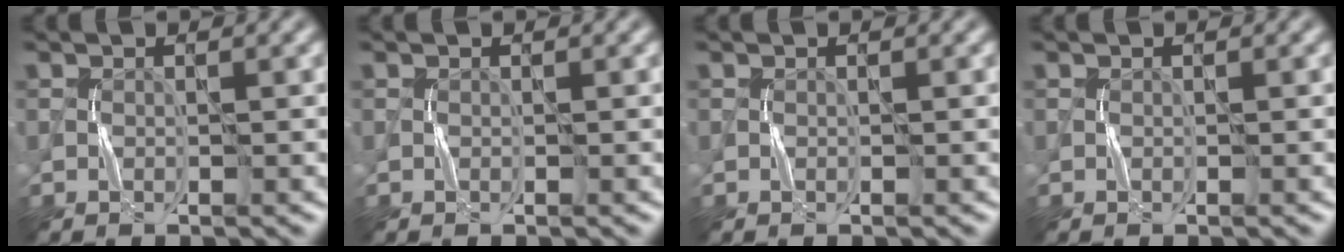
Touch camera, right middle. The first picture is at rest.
{"total": 0.0}
{"total": 0.0}
{"total": 0.0}